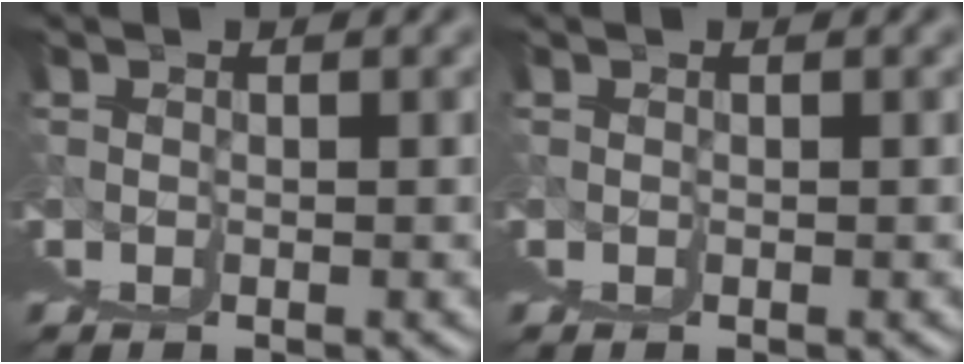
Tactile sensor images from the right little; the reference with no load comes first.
{"total": 0.0}